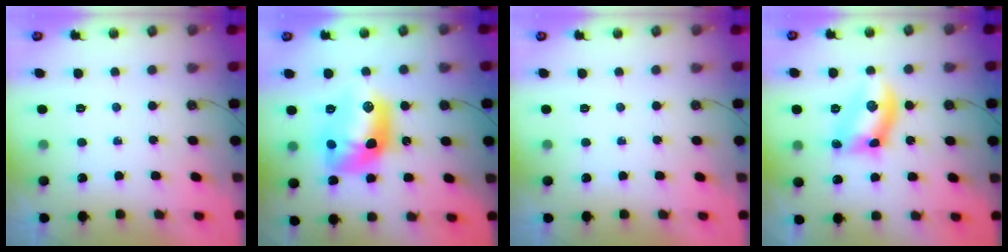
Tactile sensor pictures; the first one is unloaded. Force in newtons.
{"total": 15.9, "press": 15.8, "slide": 1.4}
{"total": 0.0}
{"total": 11.2, "press": 11.1, "slide": 1.4}